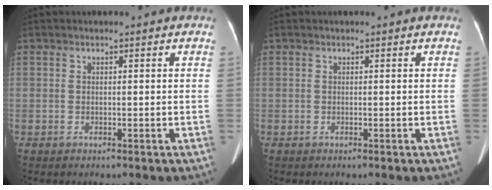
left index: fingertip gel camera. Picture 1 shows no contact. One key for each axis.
{"total": 0.0}